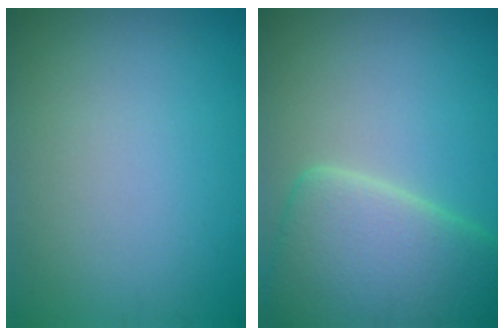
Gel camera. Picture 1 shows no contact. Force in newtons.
{"total": 7.4, "press": 7.4, "slide": 0.7}